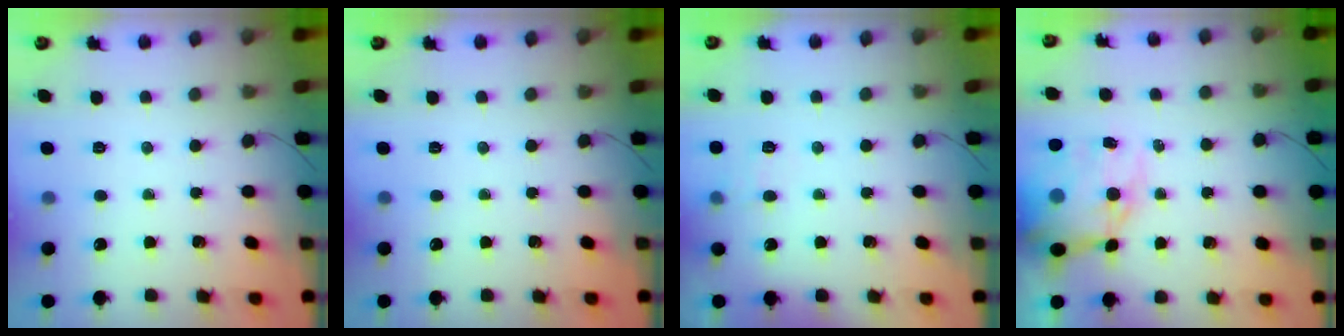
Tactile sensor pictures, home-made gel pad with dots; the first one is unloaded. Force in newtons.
{"total": 0.0}
{"total": 7.5, "press": 7.3, "slide": 2.0}
{"total": 13.9, "press": 13.4, "slide": 3.7}